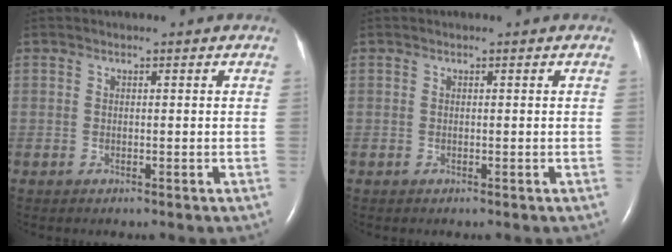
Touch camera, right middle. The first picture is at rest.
{"total": 0.0}